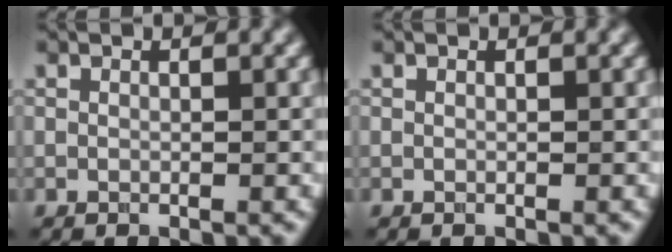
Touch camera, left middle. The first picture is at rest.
{"total": 0.0}